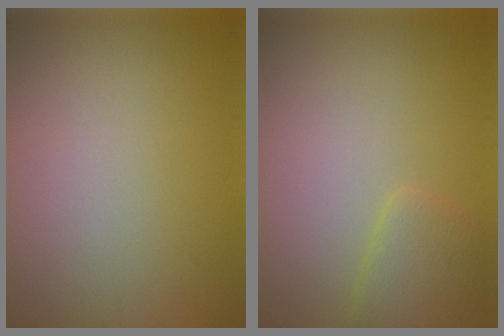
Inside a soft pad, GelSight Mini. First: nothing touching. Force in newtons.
{"total": 2.1, "press": 2.1, "slide": 0.2}